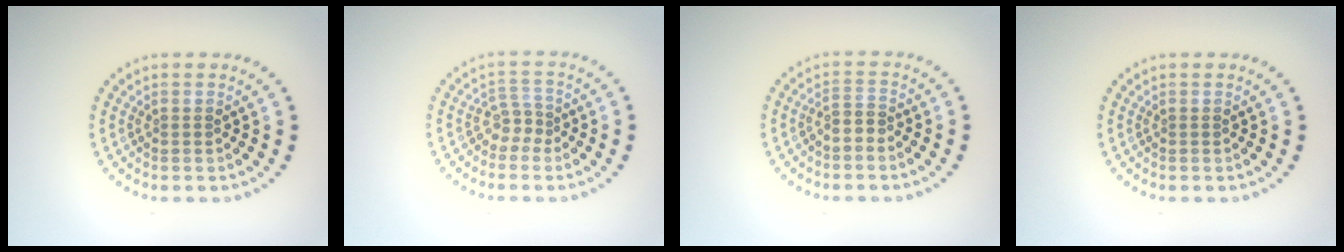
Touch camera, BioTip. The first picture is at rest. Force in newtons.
{"total": 1.9, "press": 1.3, "slide": 1.4}
{"total": 1.7, "press": 1.3, "slide": 1.1}
{"total": 0.0}